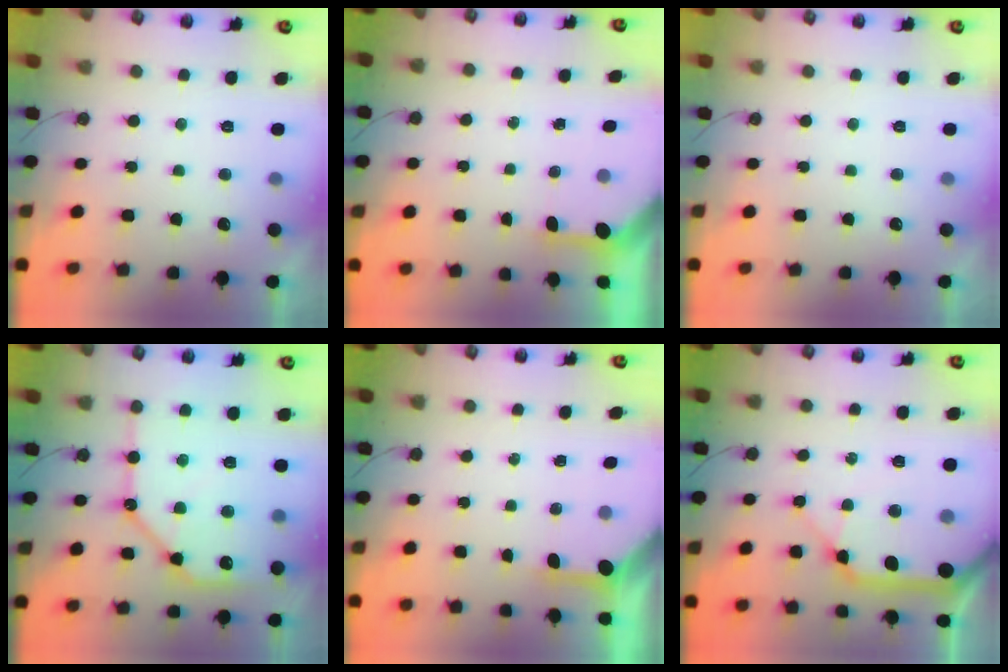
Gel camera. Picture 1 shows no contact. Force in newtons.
{"total": 2.9, "press": 2.9, "slide": 0.2}
{"total": 0.0}
{"total": 16.1, "press": 16.0, "slide": 1.7}
{"total": 3.4, "press": 3.4, "slide": 0.4}
{"total": 20.2, "press": 20.0, "slide": 3.0}